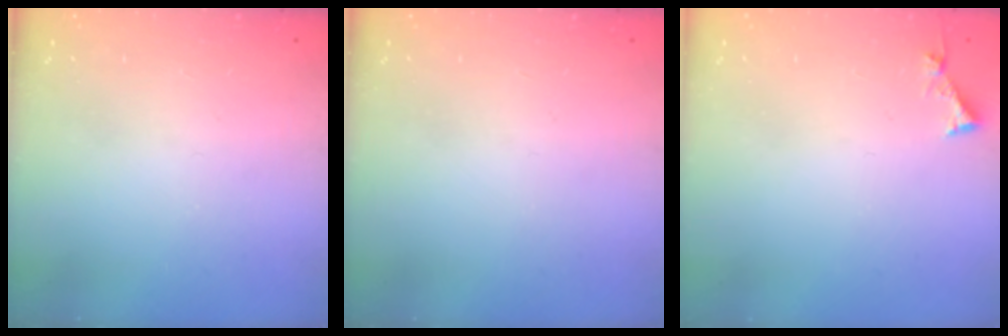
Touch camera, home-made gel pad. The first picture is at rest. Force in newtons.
{"total": 0.0}
{"total": 3.1, "press": 3.1, "slide": 0.3}